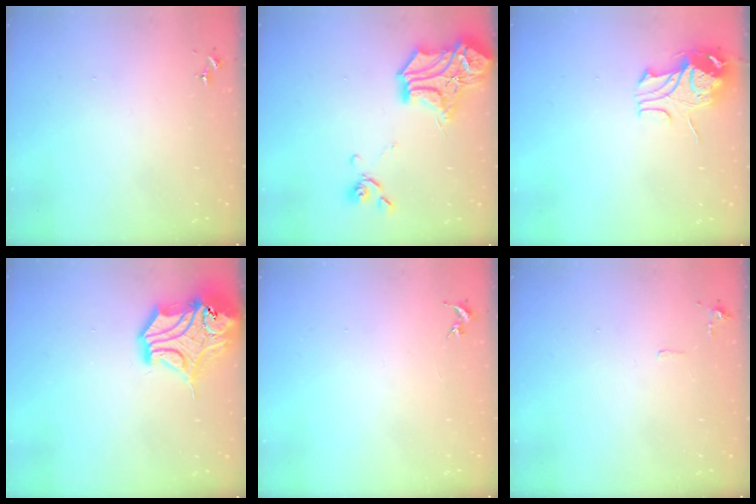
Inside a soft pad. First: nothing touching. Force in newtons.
{"total": 19.5, "press": 19.4, "slide": 2.1}
{"total": 9.6, "press": 9.6, "slide": 1.1}
{"total": 17.2, "press": 17.0, "slide": 2.4}
{"total": 0.0}
{"total": 5.0, "press": 5.0, "slide": 0.8}